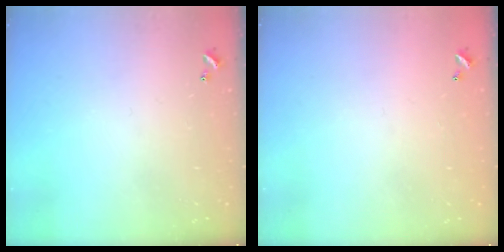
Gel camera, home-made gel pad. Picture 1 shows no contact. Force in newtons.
{"total": 2.8, "press": 2.8, "slide": 0.1}